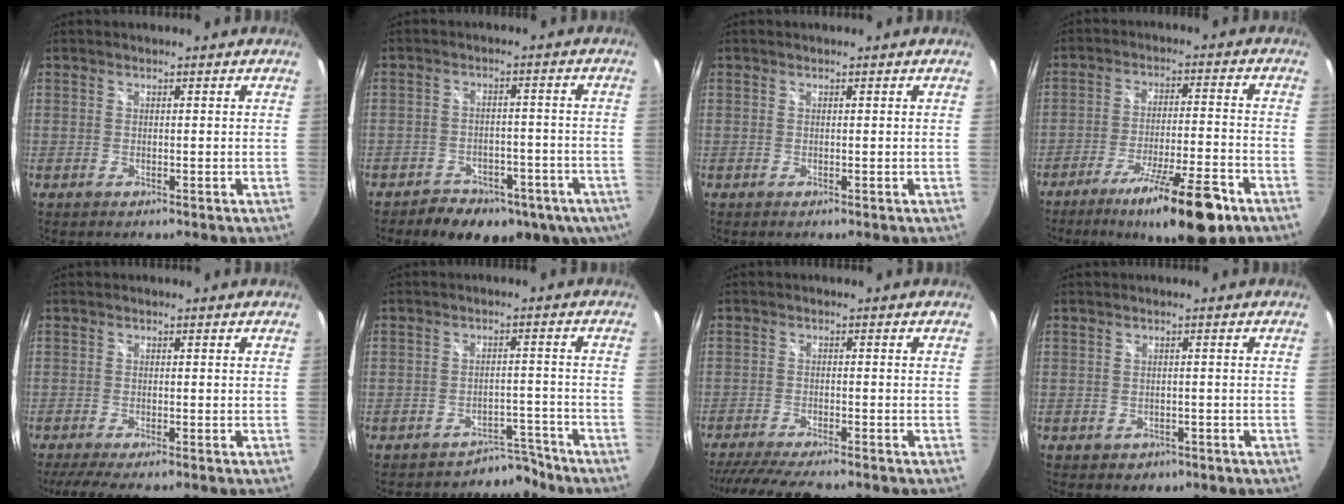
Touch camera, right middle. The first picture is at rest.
{"total": 17.3, "force": [-11.2, 9.8, 8.7], "torque": [-0.159, -0.003, -0.129]}
{"total": 0.0}
{"total": 14.8, "force": [-9.7, 2.2, 11.0], "torque": [-0.190, -0.023, -0.153]}
{"total": 5.7, "force": [-4.7, 0.5, 3.2], "torque": [-0.070, -0.023, -0.079]}
{"total": 4.5, "force": [-4.0, 2.0, -0.8], "torque": [0.023, 0.029, -0.056]}
{"total": 10.9, "force": [-9.6, 1.2, 5.1], "torque": [-0.118, -0.023, -0.157]}
{"total": 2.5, "force": [-0.8, 2.2, 0.8], "torque": [-0.023, -0.001, -0.003]}